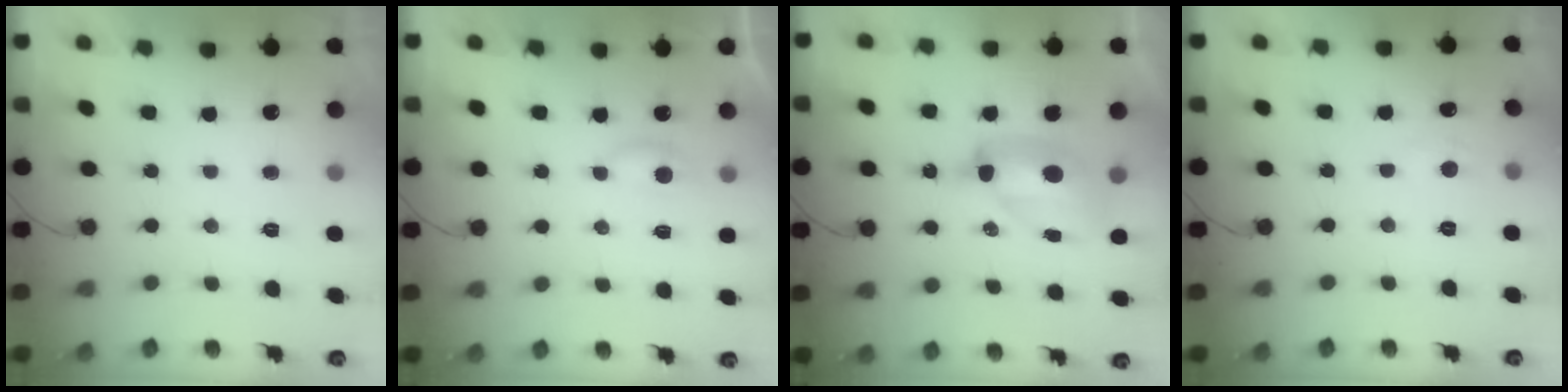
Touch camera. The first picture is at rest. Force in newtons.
{"total": 3.1, "press": 3.1, "slide": 0.5}
{"total": 10.7, "press": 10.6, "slide": 1.1}
{"total": 2.5, "press": 2.4, "slide": 0.4}